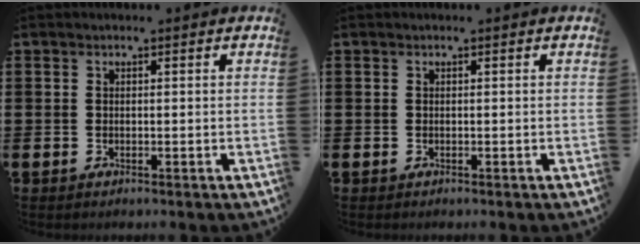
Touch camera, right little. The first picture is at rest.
{"total": 0.0}